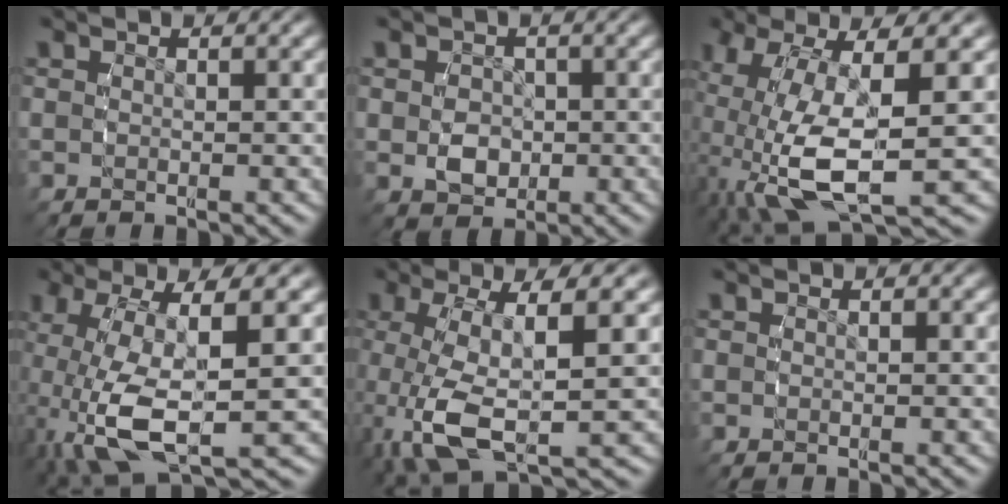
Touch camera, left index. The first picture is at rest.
{"total": 2.2, "force": [-0.3, 1.8, 1.3], "torque": [-0.010, -0.010, 0.002]}
{"total": 10.6, "force": [-1.8, 5.4, 8.9], "torque": [-0.187, -0.028, -0.011]}
{"total": 8.8, "force": [-1.5, 3.9, 7.8], "torque": [-0.163, -0.022, -0.004]}
{"total": 7.5, "force": [-1.1, 3.3, 6.6], "torque": [-0.138, -0.025, 0.004]}
{"total": 0.0}